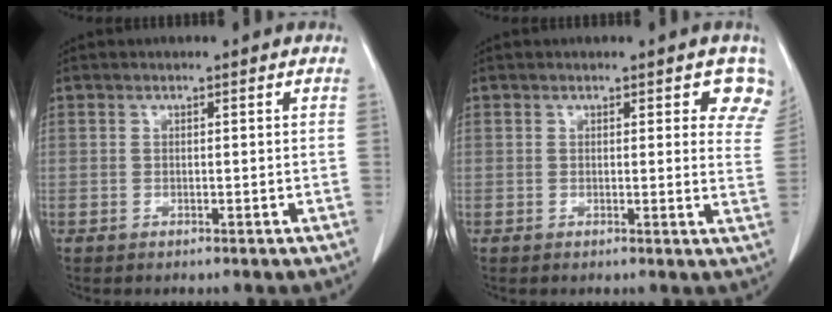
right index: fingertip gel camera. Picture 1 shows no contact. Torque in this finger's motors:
{"motor_torque": [0.08, 0.17, 0.08, 0.00]}